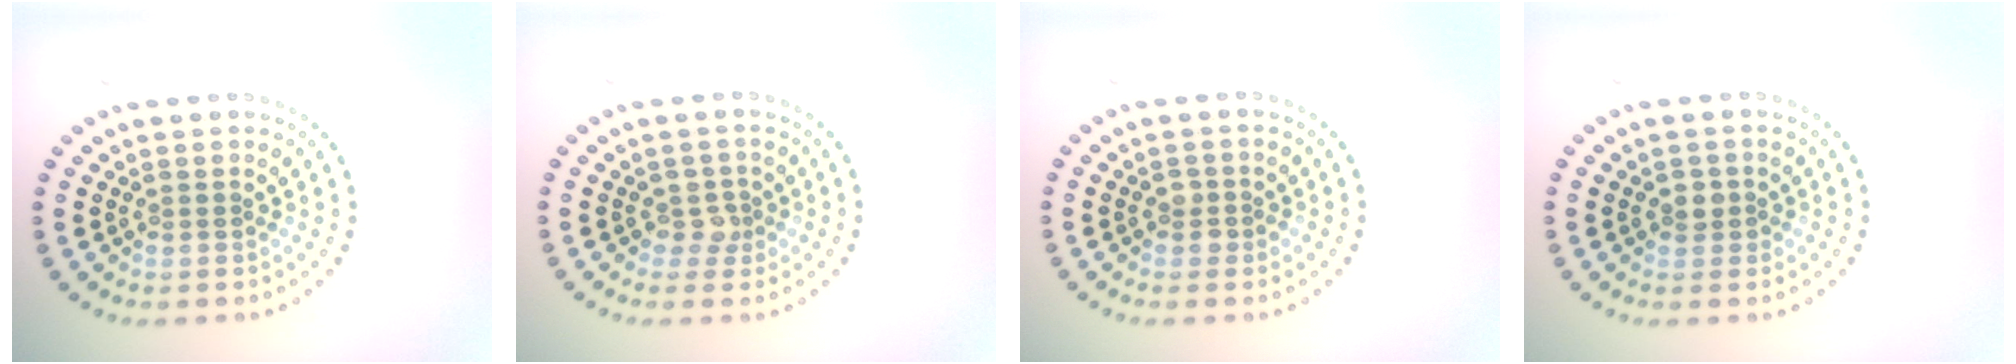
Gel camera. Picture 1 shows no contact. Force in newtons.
{"total": 1.5, "press": 1.3, "slide": 0.8}
{"total": 1.1, "press": 1.1, "slide": 0.2}
{"total": 1.4, "press": 1.2, "slide": 0.6}